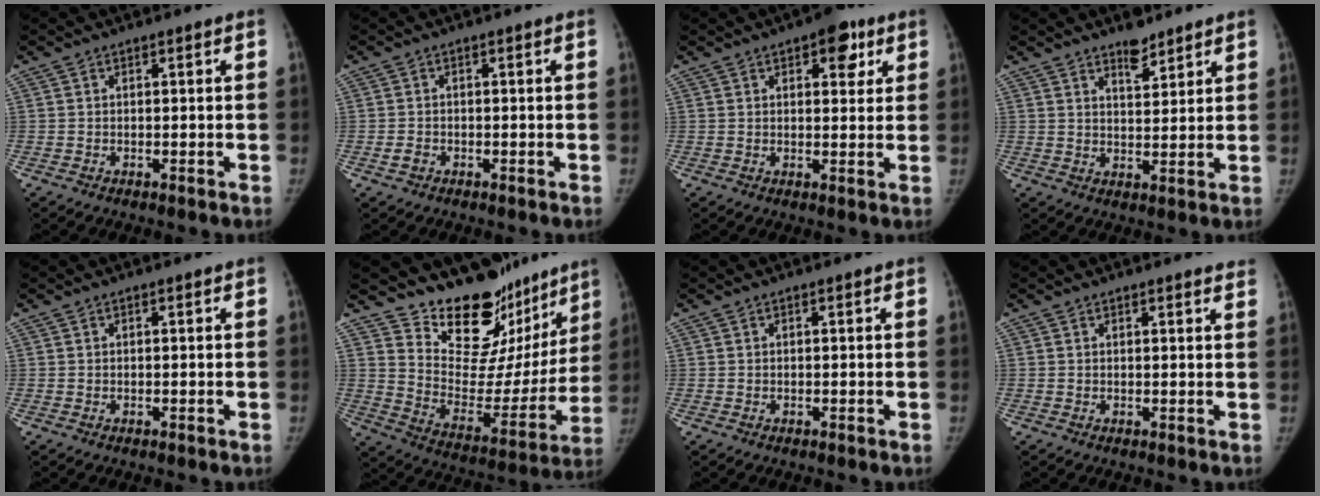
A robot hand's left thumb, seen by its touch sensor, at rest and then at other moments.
{"total": 1.6, "force": [-0.8, 1.2, 0.7], "torque": [-0.012, 0.007, -0.016]}
{"total": 6.6, "force": [3.3, 3.4, 4.6], "torque": [-0.027, -0.009, 0.035]}
{"total": 4.7, "force": [3.7, 1.8, 2.2], "torque": [-0.017, -0.029, 0.061]}
{"total": 0.0}
{"total": 21.9, "force": [17.8, 10.1, 7.6], "torque": [-0.052, -0.127, 0.262]}
{"total": 0.0}
{"total": 2.6, "force": [2.4, 0.5, 0.9], "torque": [0.000, -0.007, 0.016]}